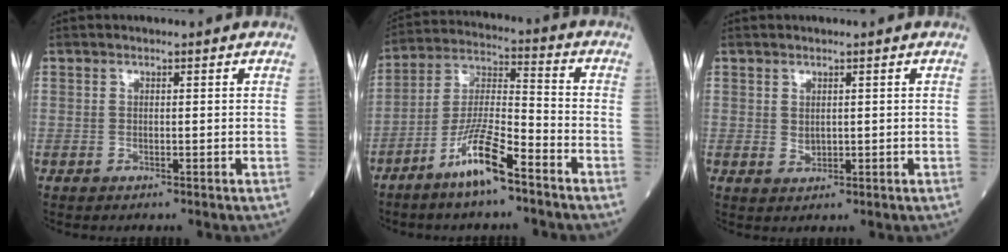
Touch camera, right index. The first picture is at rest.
{"total": 10.4, "force": [-6.7, 1.1, 7.8], "torque": [-0.161, -0.011, -0.132]}
{"total": 1.3, "force": [0.4, 0.9, 0.9], "torque": [-0.013, -0.005, 0.010]}